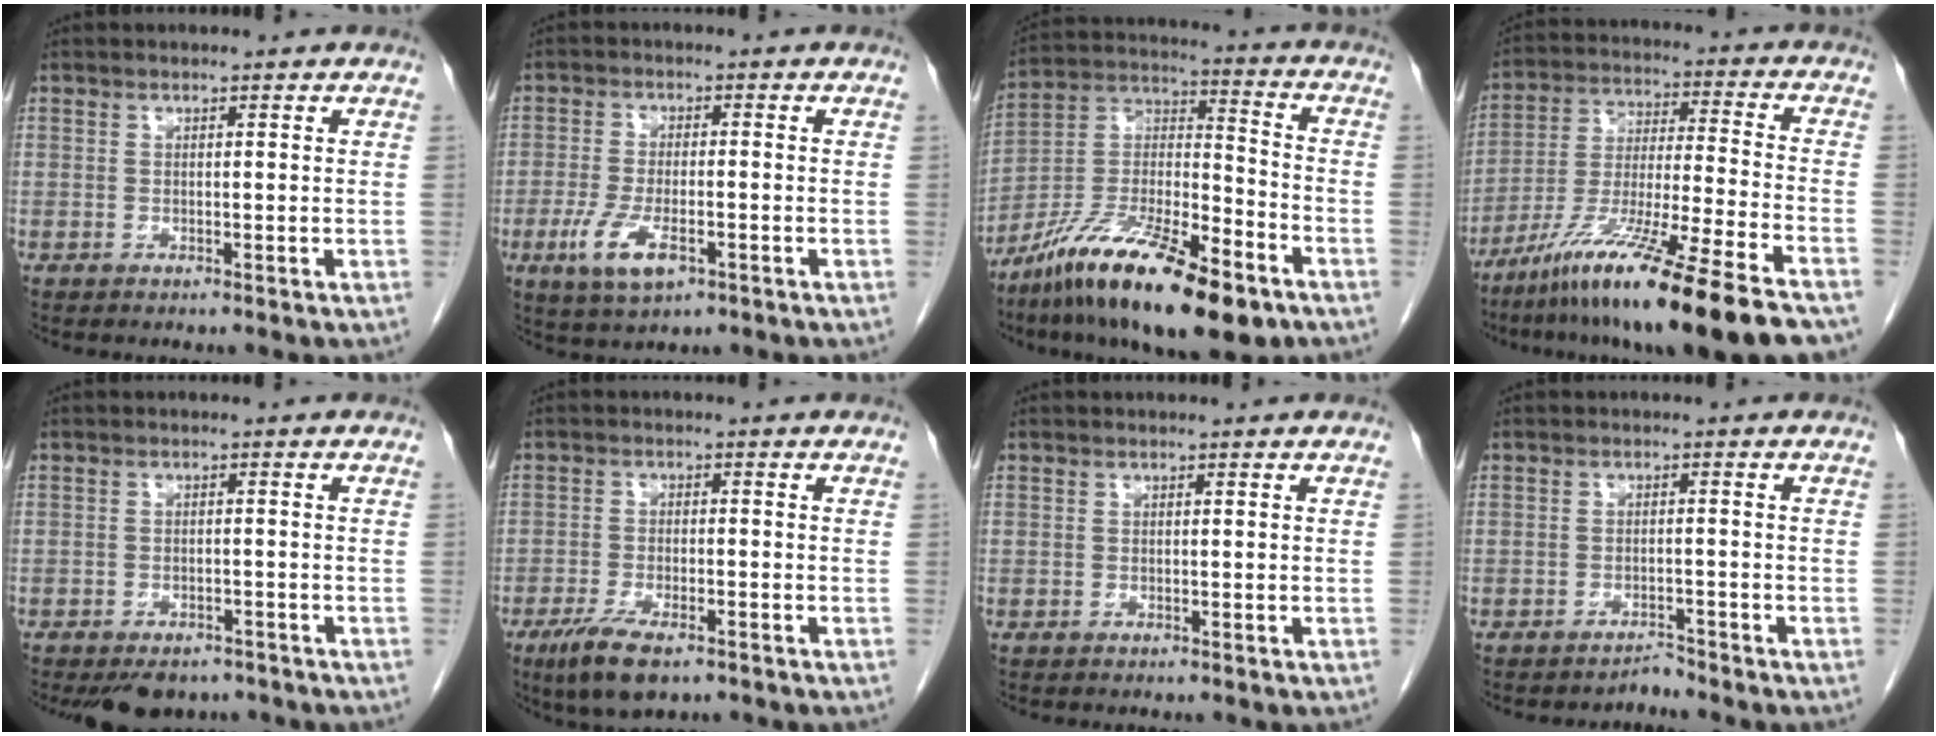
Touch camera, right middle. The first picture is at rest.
{"total": 6.8, "force": [-2.9, 2.4, 5.7], "torque": [-0.121, -0.014, -0.047]}
{"total": 21.6, "force": [-13.8, 4.9, 15.9], "torque": [-0.284, -0.015, -0.240]}
{"total": 21.3, "force": [-15.2, -0.5, 14.8], "torque": [-0.239, -0.049, -0.260]}
{"total": 5.7, "force": [-4.6, 2.8, 1.9], "torque": [-0.022, 0.000, -0.064]}
{"total": 7.1, "force": [-4.6, 2.0, 5.0], "torque": [-0.097, -0.016, -0.076]}
{"total": 0.0}
{"total": 1.6, "force": [-1.5, -0.1, -0.4], "torque": [0.011, -0.007, -0.023]}